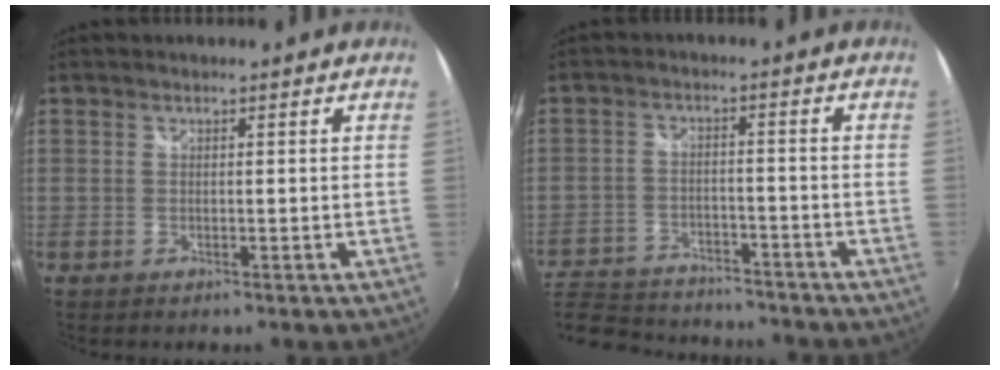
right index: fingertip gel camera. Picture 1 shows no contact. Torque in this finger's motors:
{"motor_torque": [-1.56, -0.58, -0.65, -0.21]}